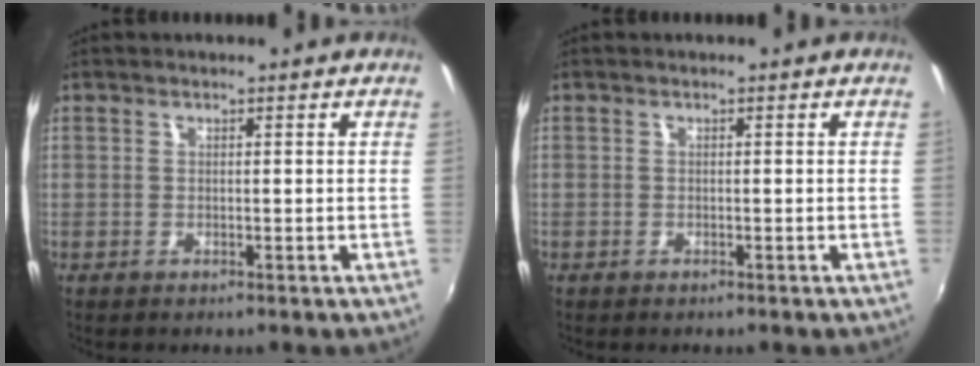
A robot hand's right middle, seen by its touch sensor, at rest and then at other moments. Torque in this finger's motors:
{"motor_torque": [1.11, -1.03, -0.26, -0.21]}